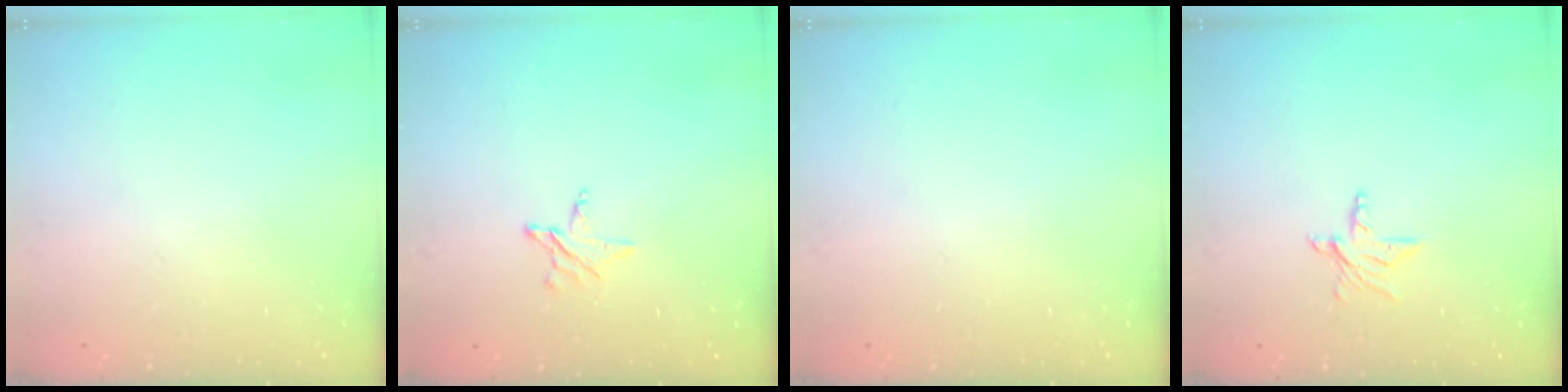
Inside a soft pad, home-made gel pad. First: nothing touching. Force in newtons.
{"total": 2.9, "press": 2.9, "slide": 0.3}
{"total": 0.0}
{"total": 4.0, "press": 4.0, "slide": 0.3}